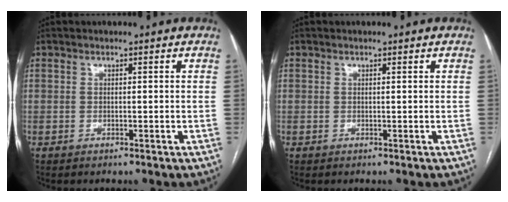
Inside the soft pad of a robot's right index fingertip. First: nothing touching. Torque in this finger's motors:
{"motor_torque": [-0.05, -0.01, 0.05, 0.01]}